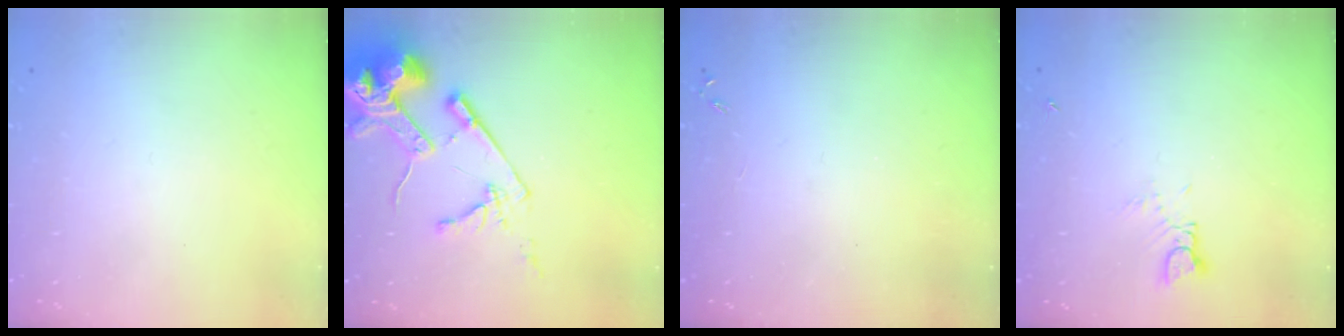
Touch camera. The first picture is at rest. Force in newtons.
{"total": 15.4, "press": 15.3, "slide": 1.8}
{"total": 0.0}
{"total": 2.1, "press": 2.0, "slide": 0.3}